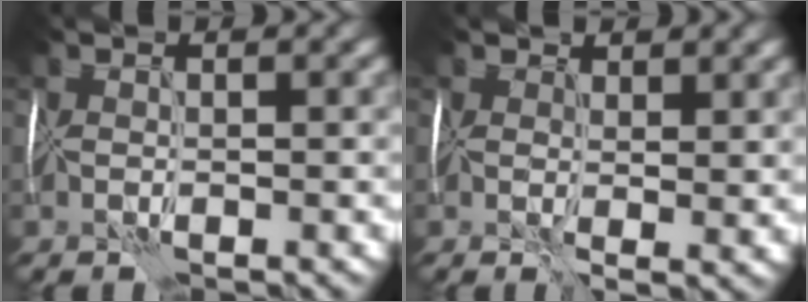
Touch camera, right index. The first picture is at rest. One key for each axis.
{"total": 3.7, "fx": 1.7, "fy": 2.1, "fz": 2.6, "tx": -0.044, "ty": 0.005, "tz": 0.023}